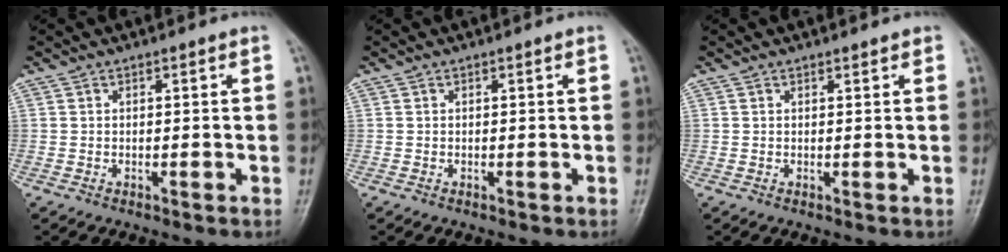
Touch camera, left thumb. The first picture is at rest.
{"total": 0.0}
{"total": 0.8, "force": [0.7, 0.4, 0.3], "torque": [-0.002, -0.003, 0.007]}